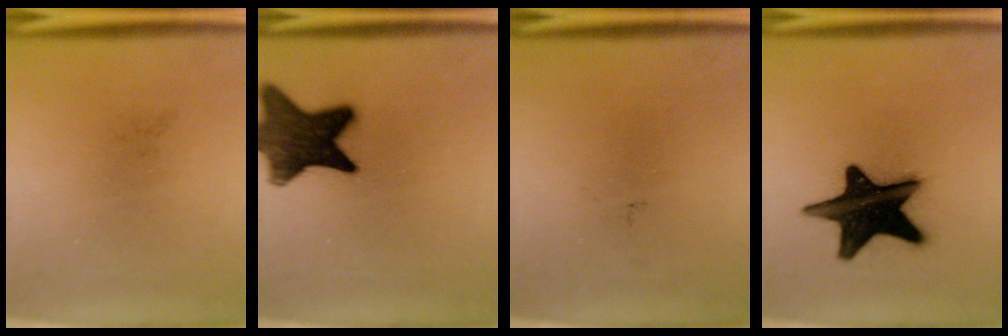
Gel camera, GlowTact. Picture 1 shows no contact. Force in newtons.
{"total": 14.6}
{"total": 0.0}
{"total": 19.8}